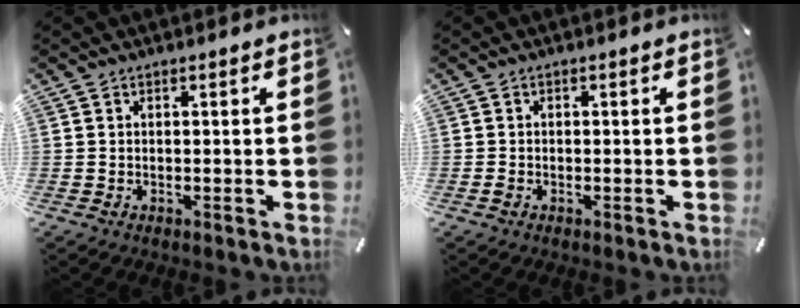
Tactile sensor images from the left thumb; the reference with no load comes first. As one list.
[{"total": 0.6, "force": [-0.3, 0.5, 0.1], "torque": [-0.001, 0.002, -0.008]}]